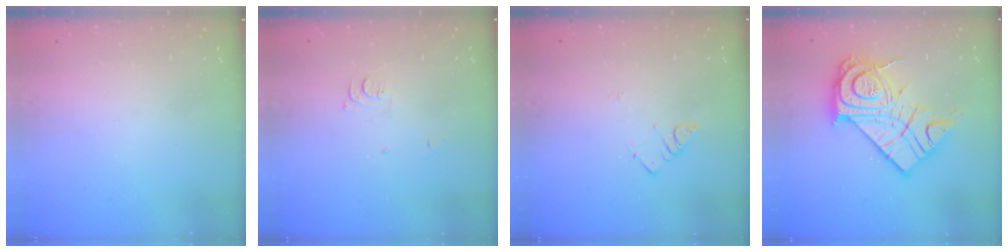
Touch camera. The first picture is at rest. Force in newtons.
{"total": 5.7, "press": 5.7, "slide": 0.6}
{"total": 3.2, "press": 3.2, "slide": 0.3}
{"total": 20.7, "press": 20.7, "slide": 1.7}